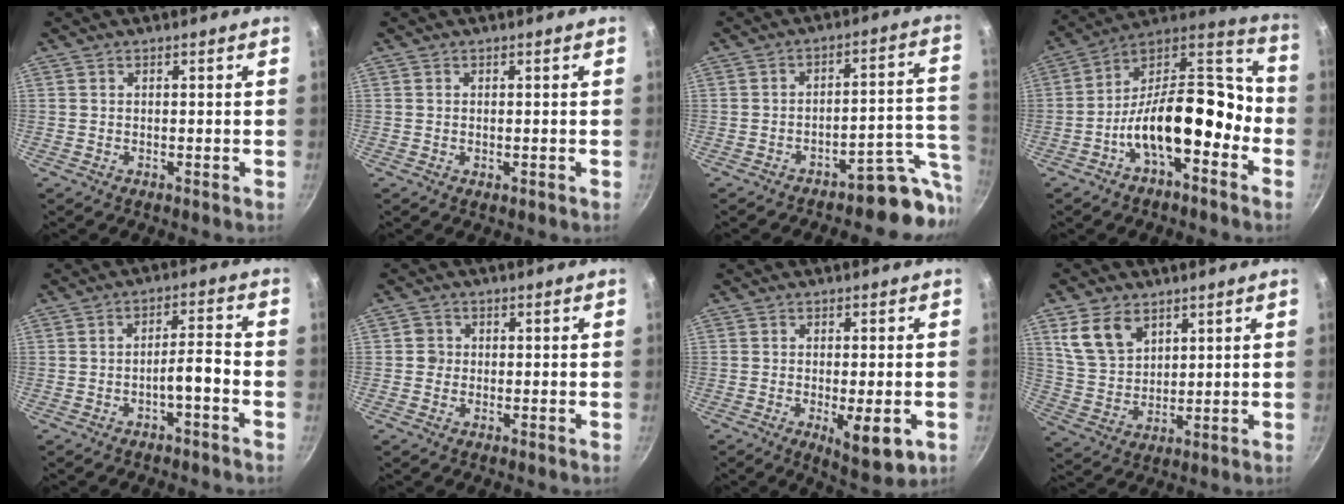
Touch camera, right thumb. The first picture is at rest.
{"total": 0.7, "force": [-0.1, 0.4, 0.6], "torque": [-0.012, -0.002, 0.001]}
{"total": 11.1, "force": [-8.4, 3.1, 6.5], "torque": [-0.029, 0.117, -0.117]}
{"total": 20.0, "force": [-5.6, 9.4, 16.8], "torque": [-0.250, 0.077, -0.095]}
{"total": 4.6, "force": [-2.0, 1.3, 4.0], "torque": [-0.063, 0.033, -0.031]}
{"total": 2.1, "force": [0.0, 2.1, 0.5], "torque": [0.004, 0.006, -0.002]}
{"total": 8.2, "force": [-2.5, 2.7, 7.3], "torque": [-0.101, -0.014, -0.029]}
{"total": 9.7, "force": [5.2, 6.2, 5.2], "torque": [-0.085, -0.019, 0.112]}